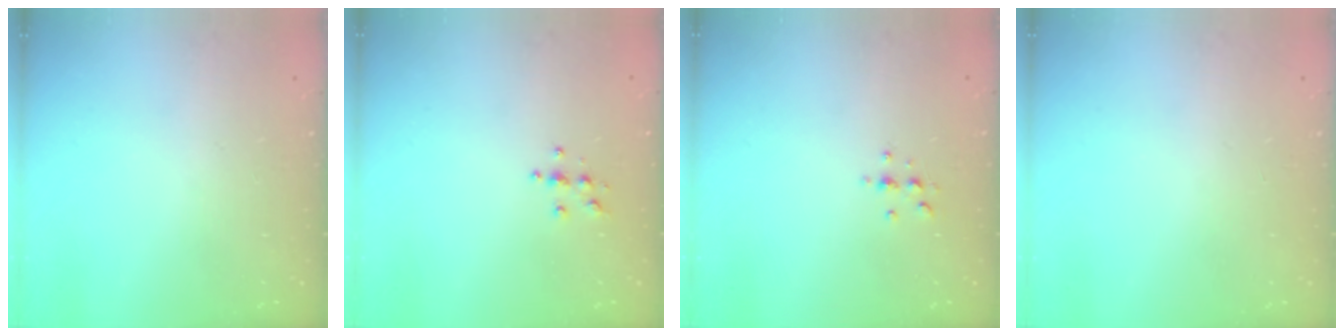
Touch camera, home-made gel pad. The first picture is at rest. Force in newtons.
{"total": 3.7, "press": 3.7, "slide": 0.4}
{"total": 3.1, "press": 3.1, "slide": 0.5}
{"total": 0.0}